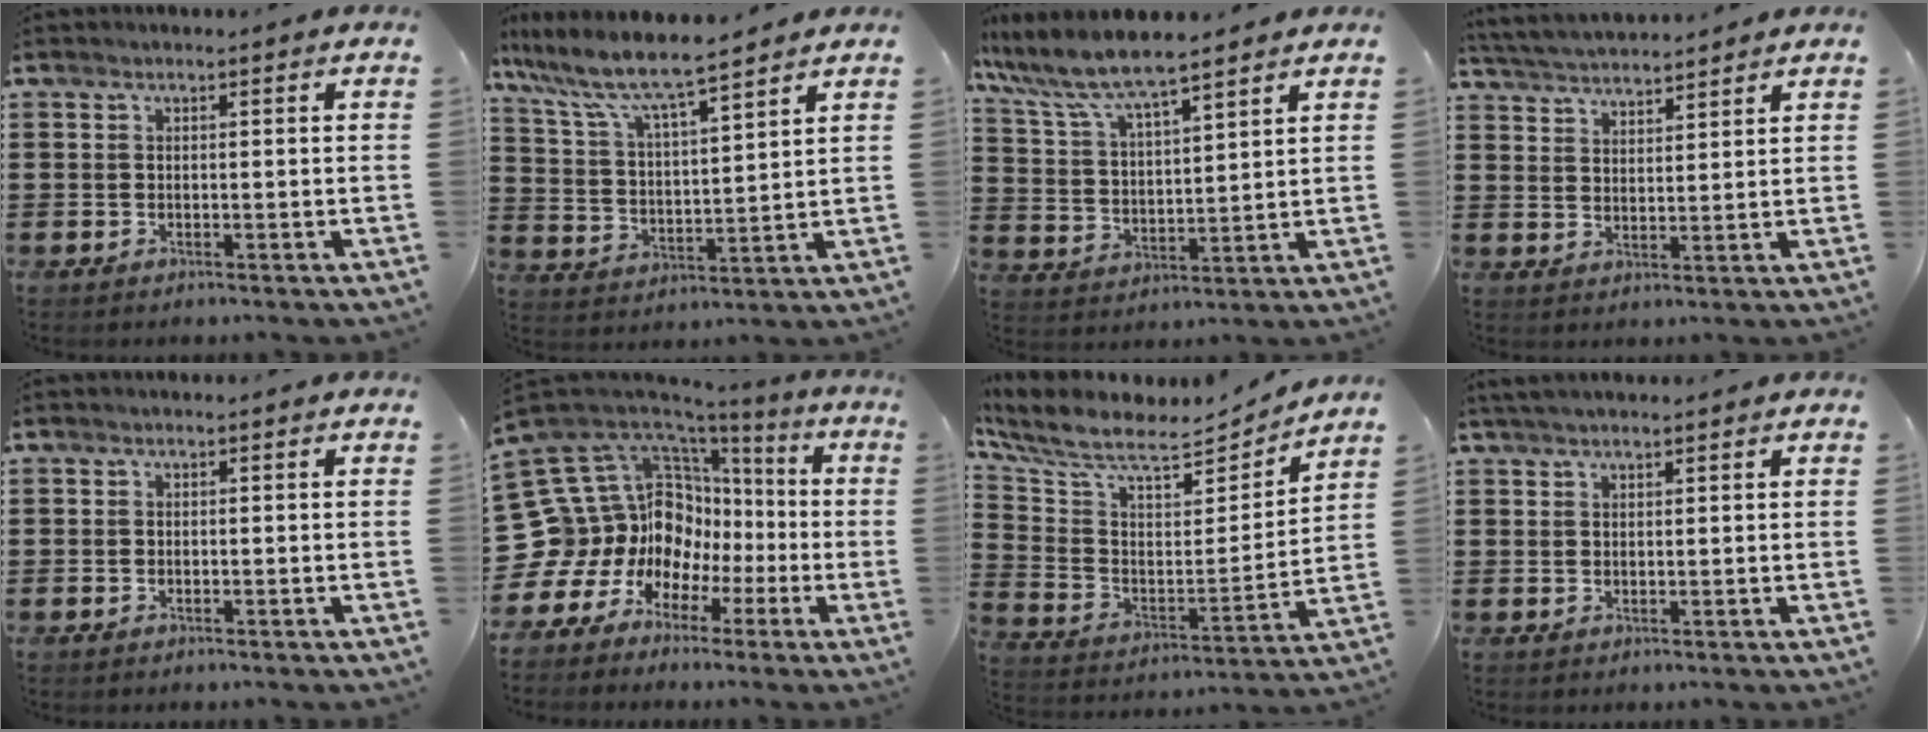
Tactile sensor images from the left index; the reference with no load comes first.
{"total": 7.2, "force": [6.4, 0.7, 3.3], "torque": [-0.092, -0.035, 0.105]}
{"total": 7.4, "force": [6.5, 0.9, 3.3], "torque": [-0.093, -0.031, 0.111]}
{"total": 3.9, "force": [3.9, 0.0, 0.3], "torque": [-0.022, -0.017, 0.070]}
{"total": 0.0}
{"total": 16.3, "force": [1.5, 14.9, 6.4], "torque": [-0.208, -0.043, 0.057]}
{"total": 8.7, "force": [7.4, 2.1, 4.1], "torque": [-0.115, -0.052, 0.123]}
{"total": 1.8, "force": [1.6, 0.2, 0.8], "torque": [-0.018, 0.002, 0.029]}